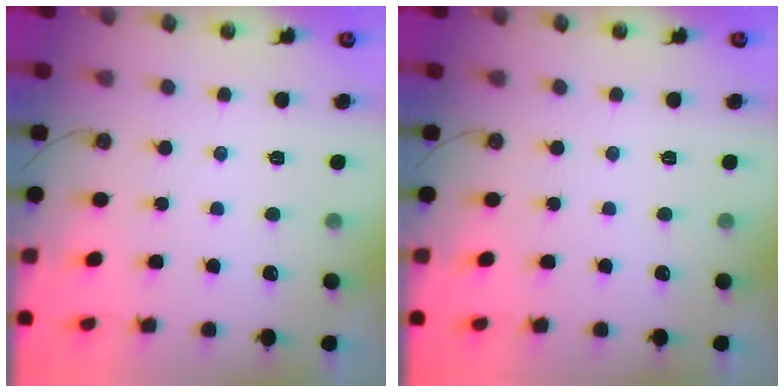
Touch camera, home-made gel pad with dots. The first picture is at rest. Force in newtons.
{"total": 0.0}